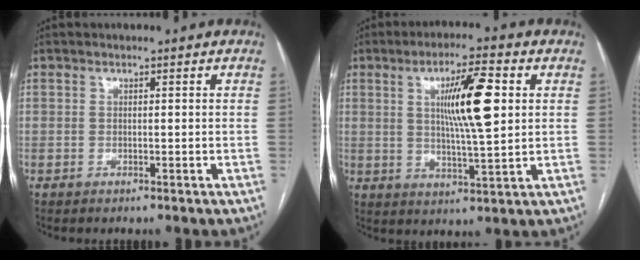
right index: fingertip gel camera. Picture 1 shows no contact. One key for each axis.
{"total": 11.0, "fx": 2.7, "fy": 1.1, "fz": 10.6, "tx": -0.181, "ty": 0.002, "tz": 0.045}